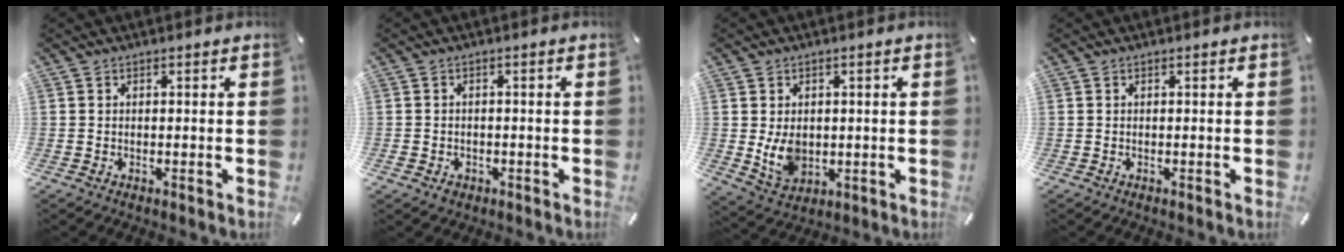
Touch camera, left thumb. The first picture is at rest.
{"total": 2.2, "force": [-1.0, 1.8, 0.8], "torque": [-0.014, 0.005, -0.021]}
{"total": 7.2, "force": [0.1, 5.7, 4.3], "torque": [-0.083, -0.006, 0.000]}
{"total": 0.0}